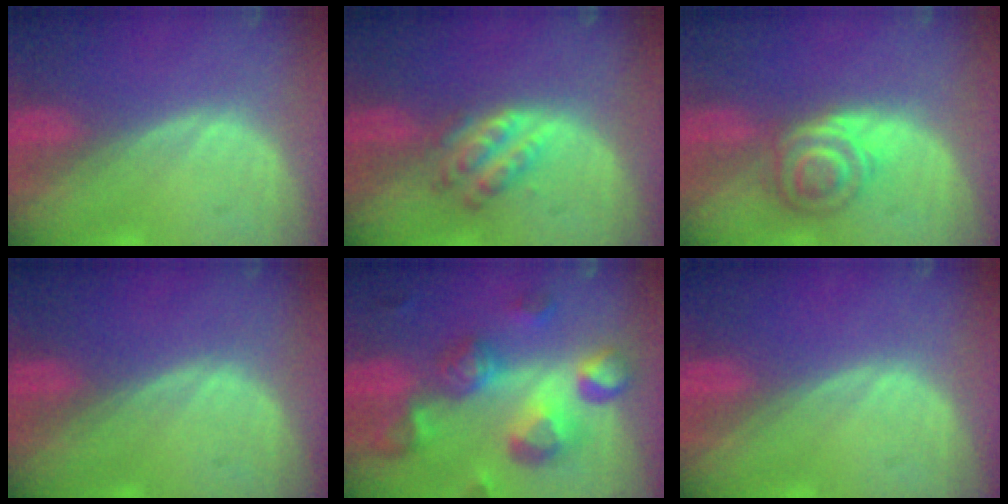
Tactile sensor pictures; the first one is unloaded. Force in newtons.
{"total": 4.9, "press": 4.7, "slide": 1.6}
{"total": 6.1, "press": 5.6, "slide": 2.4}
{"total": 0.0}
{"total": 11.1, "press": 10.0, "slide": 4.9}
{"total": 0.0}